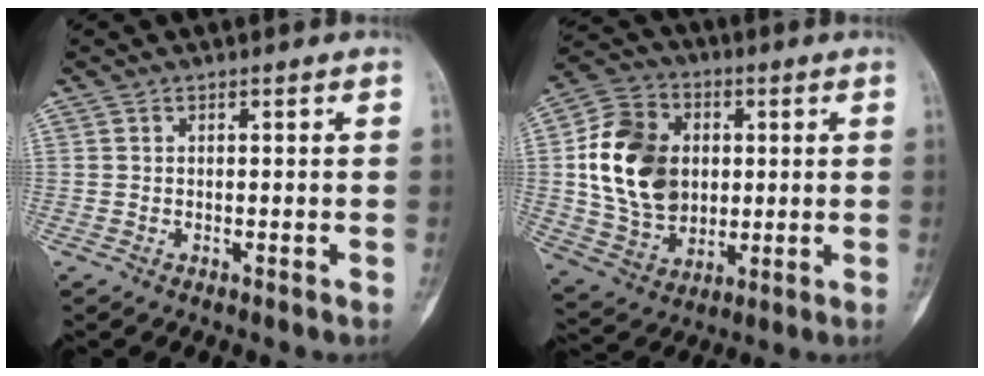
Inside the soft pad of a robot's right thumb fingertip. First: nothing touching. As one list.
[{"total": 17.9, "force": [2.0, 13.7, 11.4], "torque": [-0.178, 0.005, 0.041]}]